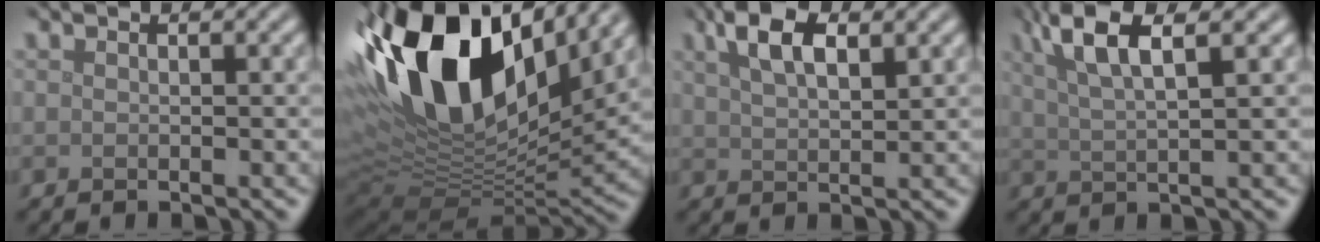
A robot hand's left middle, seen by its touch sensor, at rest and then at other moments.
{"total": 17.9, "force": [7.4, 9.2, 13.5], "torque": [-0.268, 0.028, 0.122]}
{"total": 4.6, "force": [2.5, 1.8, 3.5], "torque": [-0.066, 0.008, 0.044]}
{"total": 6.0, "force": [3.2, 1.4, 4.9], "torque": [-0.082, 0.015, 0.056]}